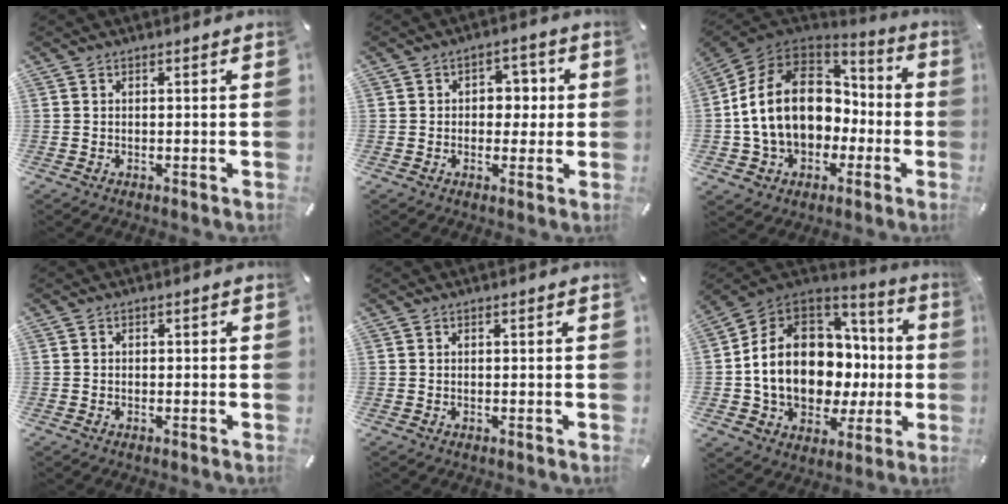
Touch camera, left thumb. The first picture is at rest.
{"total": 5.3, "force": [-0.3, 4.3, 3.1], "torque": [-0.031, 0.003, -0.015]}
{"total": 18.8, "force": [-0.1, 14.8, 11.5], "torque": [-0.243, 0.018, 0.004]}
{"total": 0.6, "force": [-0.3, 0.5, 0.3], "torque": [-0.004, 0.003, -0.008]}
{"total": 0.0}
{"total": 17.9, "force": [-0.8, 14.2, 10.9], "torque": [-0.228, -0.010, -0.003]}